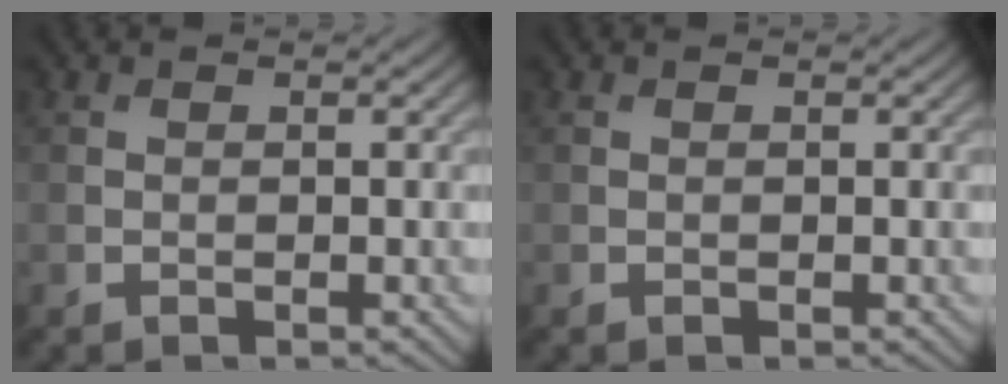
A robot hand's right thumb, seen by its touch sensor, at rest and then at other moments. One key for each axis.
{"total": 0.0}